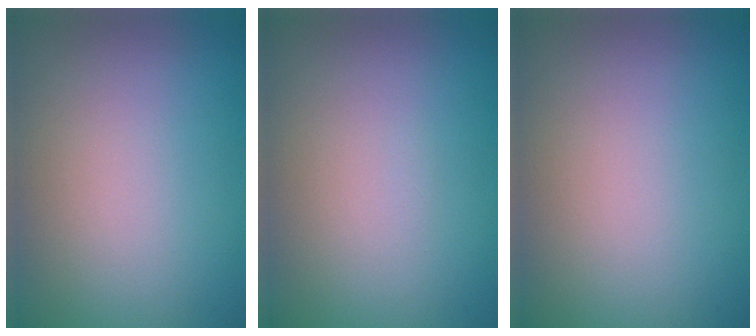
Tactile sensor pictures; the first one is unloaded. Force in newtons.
{"total": 0.0}
{"total": 0.0}